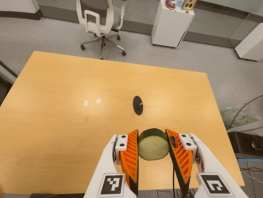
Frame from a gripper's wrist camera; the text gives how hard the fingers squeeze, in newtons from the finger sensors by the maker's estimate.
{"total": 12.6, "left": 11.4, "right": 13.8}